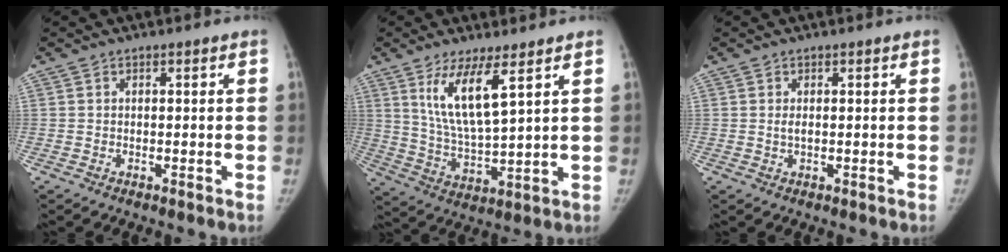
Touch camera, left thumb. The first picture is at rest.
{"total": 10.7, "force": [5.4, 2.5, 8.9], "torque": [-0.166, -0.042, 0.116]}
{"total": 1.1, "force": [0.1, 0.5, 1.0], "torque": [-0.018, -0.002, 0.003]}